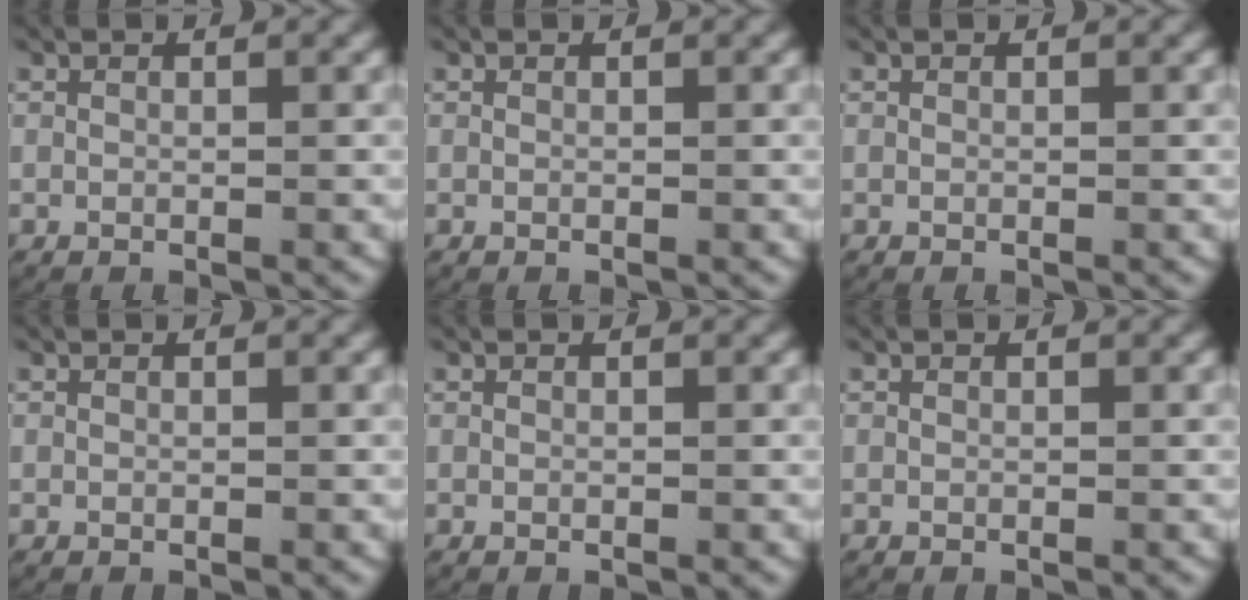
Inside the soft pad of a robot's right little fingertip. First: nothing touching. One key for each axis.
{"total": 0.0}
{"total": 0.0}
{"total": 0.0}
{"total": 0.0}
{"total": 0.0}